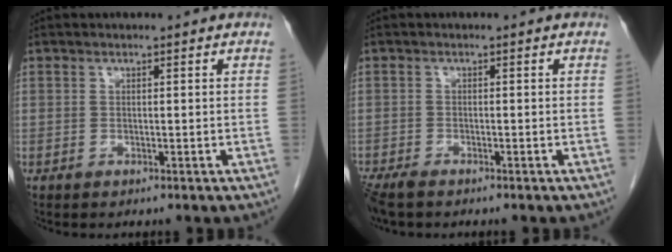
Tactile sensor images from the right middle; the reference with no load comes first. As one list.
[{"total": 3.4, "force": [-2.7, 0.8, 1.9], "torque": [-0.040, -0.011, -0.048]}]